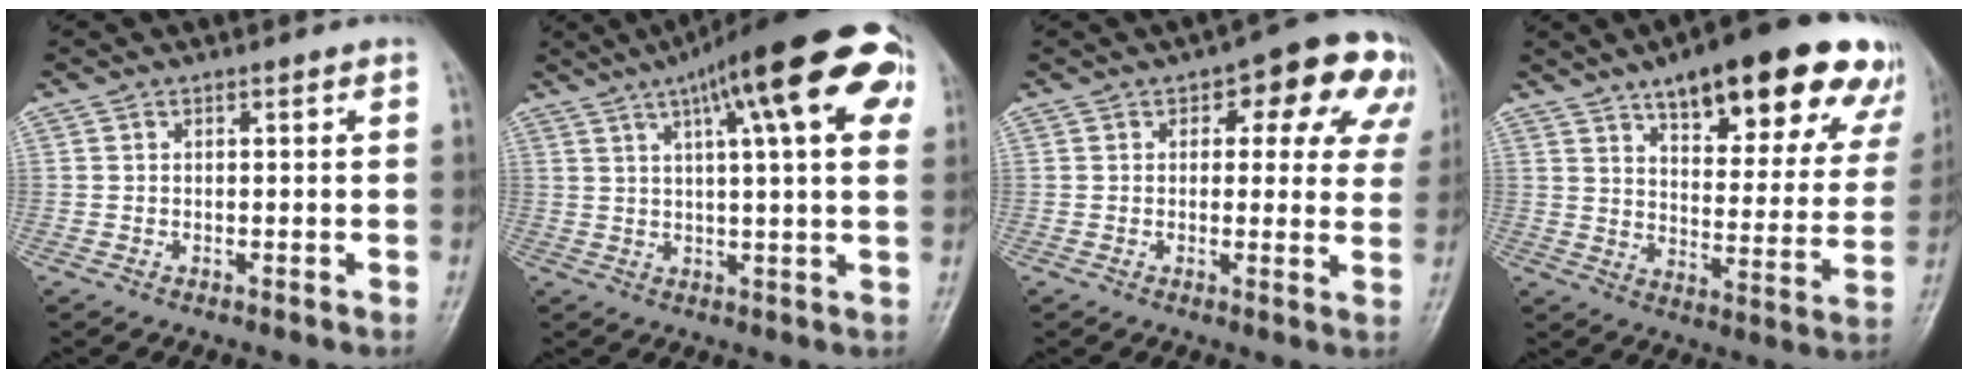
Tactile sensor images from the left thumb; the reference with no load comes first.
{"total": 22.0, "force": [9.4, 5.5, 19.1], "torque": [-0.268, 0.015, 0.128]}
{"total": 13.7, "force": [5.6, 6.9, 10.4], "torque": [-0.065, 0.003, 0.058]}
{"total": 27.4, "force": [17.0, 9.8, 19.2], "torque": [-0.218, -0.038, 0.229]}